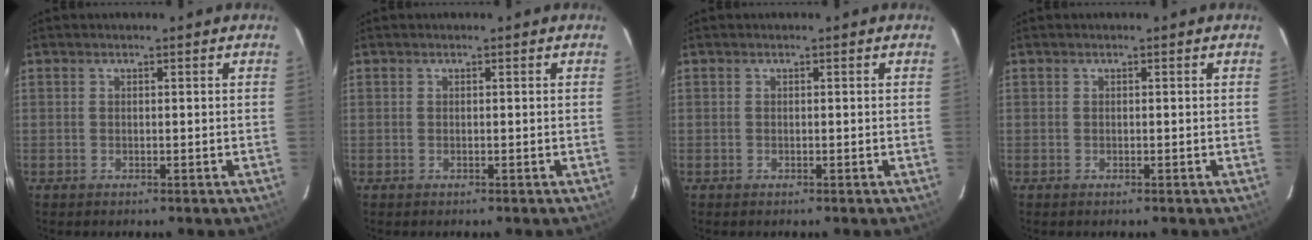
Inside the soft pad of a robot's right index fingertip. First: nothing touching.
{"total": 0.0}
{"total": 0.0}
{"total": 0.0}